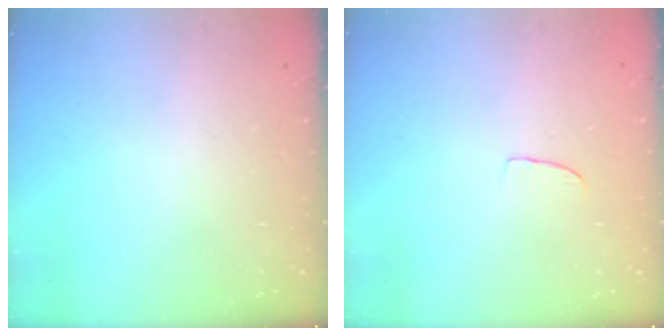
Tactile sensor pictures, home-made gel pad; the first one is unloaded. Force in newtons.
{"total": 2.6, "press": 2.6, "slide": 0.2}